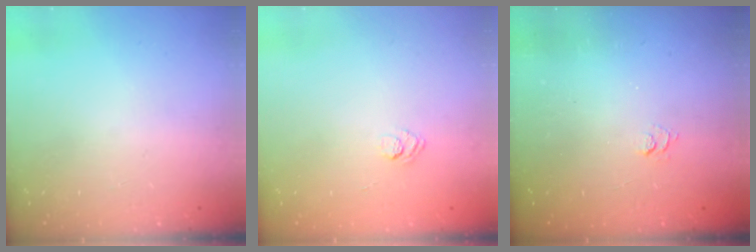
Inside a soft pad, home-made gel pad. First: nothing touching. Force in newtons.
{"total": 3.3, "press": 3.1, "slide": 1.1}
{"total": 1.9, "press": 1.5, "slide": 1.3}